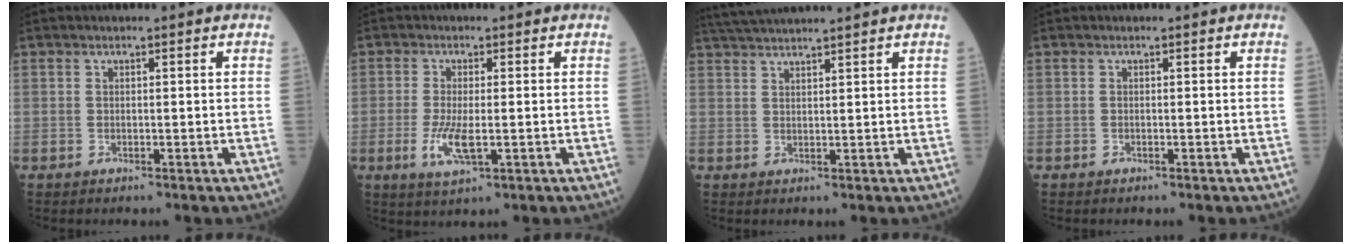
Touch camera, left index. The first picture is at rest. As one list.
[{"total": 4.5, "force": [-1.1, 1.2, 4.2], "torque": [-0.097, -0.013, -0.019]}, {"total": 8.1, "force": [7.4, -1.1, 3.0], "torque": [-0.054, 0.031, 0.120]}, {"total": 0.0}]